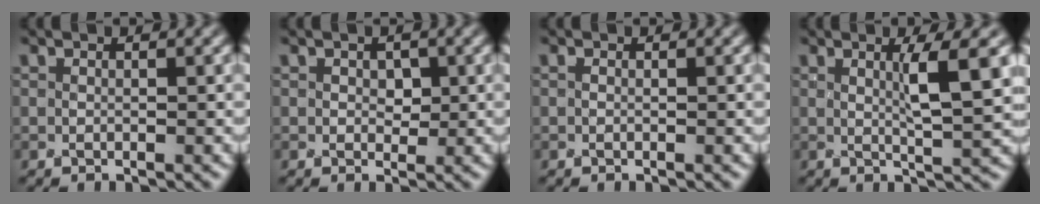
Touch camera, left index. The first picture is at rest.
{"total": 1.0, "force": [-0.2, 0.9, 0.4], "torque": [-0.001, 0.003, 0.006]}
{"total": 0.0}
{"total": 3.9, "force": [0.7, 0.3, 3.8], "torque": [-0.057, 0.003, 0.021]}